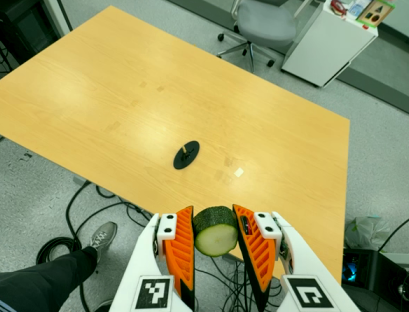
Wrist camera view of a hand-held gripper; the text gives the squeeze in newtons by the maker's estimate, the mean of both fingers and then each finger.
{"total": 10.8, "left": 10.0, "right": 11.7}